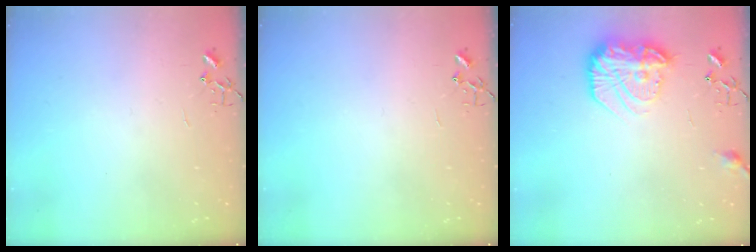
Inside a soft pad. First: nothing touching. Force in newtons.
{"total": 0.0}
{"total": 16.8, "press": 16.8, "slide": 1.2}